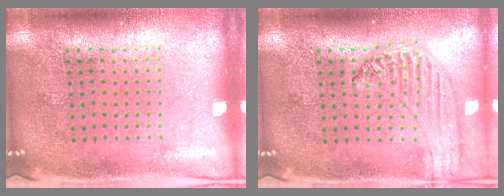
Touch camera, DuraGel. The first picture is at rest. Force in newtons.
{"total": 1.2, "press": 1.2, "slide": 0.1}